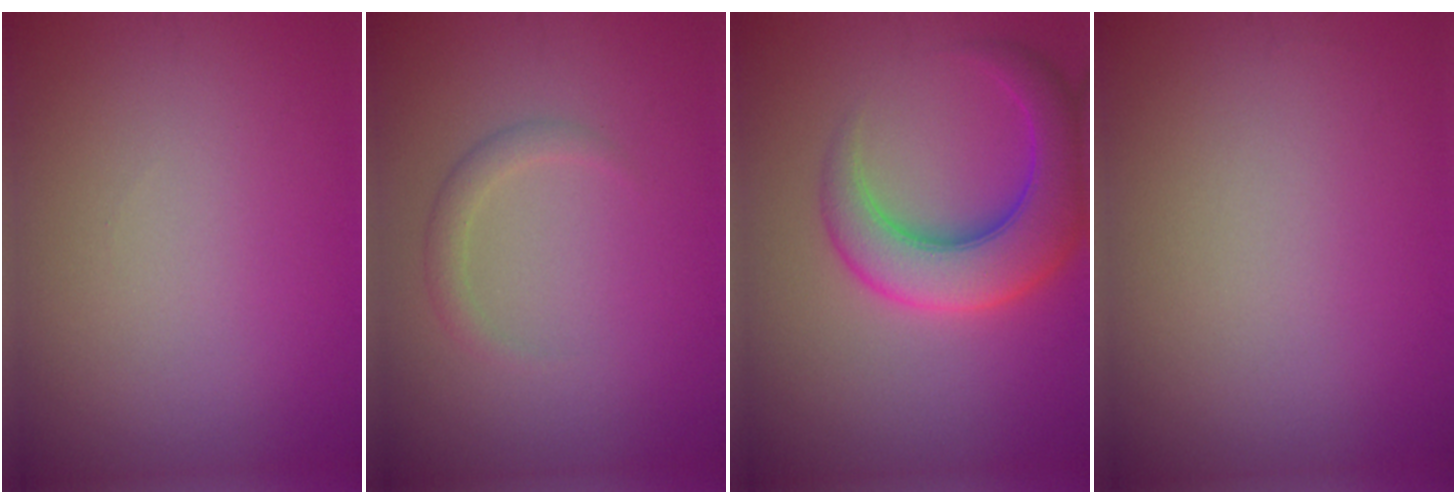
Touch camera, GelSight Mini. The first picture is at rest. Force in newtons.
{"total": 1.6, "press": 1.6, "slide": 0.1}
{"total": 7.4, "press": 7.4, "slide": 0.3}
{"total": 0.0}